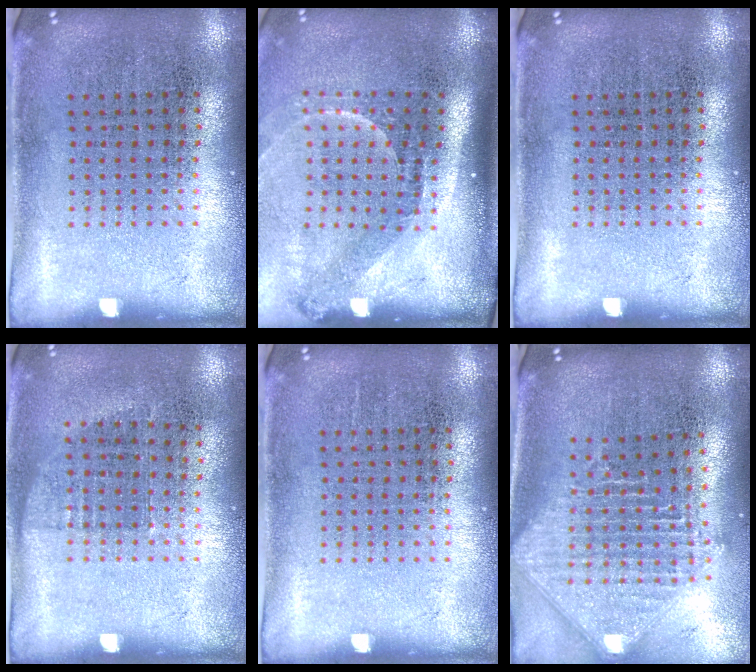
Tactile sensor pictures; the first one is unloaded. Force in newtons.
{"total": 2.2, "press": 1.5, "slide": 1.6}
{"total": 0.0}
{"total": 0.7, "press": 0.6, "slide": 0.4}
{"total": 0.0}
{"total": 2.5, "press": 1.9, "slide": 1.6}